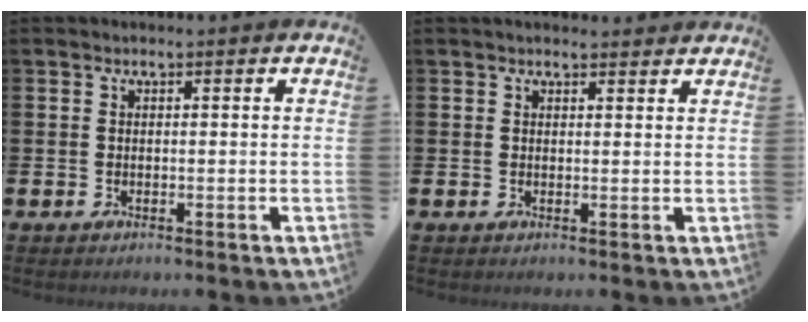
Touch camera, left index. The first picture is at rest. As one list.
[{"total": 1.5, "force": [1.4, 0.3, 0.2], "torque": [0.003, -0.003, 0.024]}]